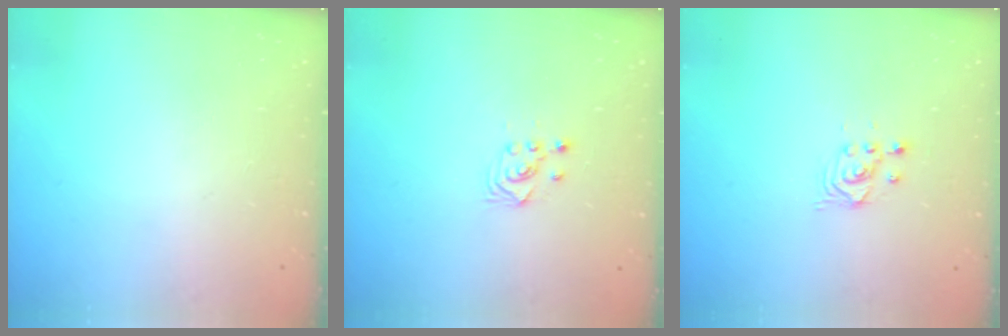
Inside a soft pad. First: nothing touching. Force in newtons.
{"total": 2.6, "press": 2.6, "slide": 0.3}
{"total": 2.5, "press": 2.5, "slide": 0.2}